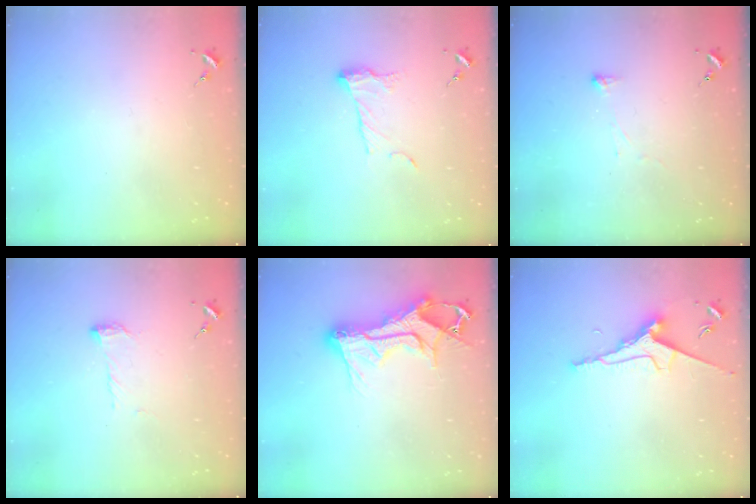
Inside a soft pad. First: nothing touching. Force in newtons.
{"total": 9.5, "press": 9.5, "slide": 0.3}
{"total": 2.9, "press": 2.9, "slide": 0.4}
{"total": 7.6, "press": 7.5, "slide": 0.8}
{"total": 16.4, "press": 16.3, "slide": 1.3}
{"total": 8.9, "press": 8.8, "slide": 1.0}